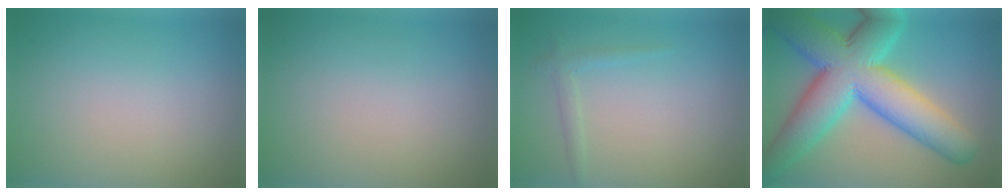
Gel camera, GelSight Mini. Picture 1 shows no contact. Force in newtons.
{"total": 0.0}
{"total": 1.2, "press": 1.2, "slide": 0.0}
{"total": 12.7, "press": 12.7, "slide": 0.4}